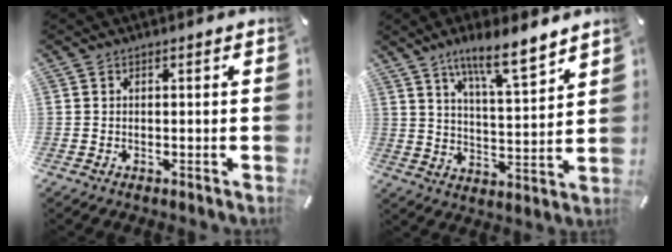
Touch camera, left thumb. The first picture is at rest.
{"total": 11.3, "force": [8.9, 2.8, 6.3], "torque": [-0.106, -0.052, 0.155]}